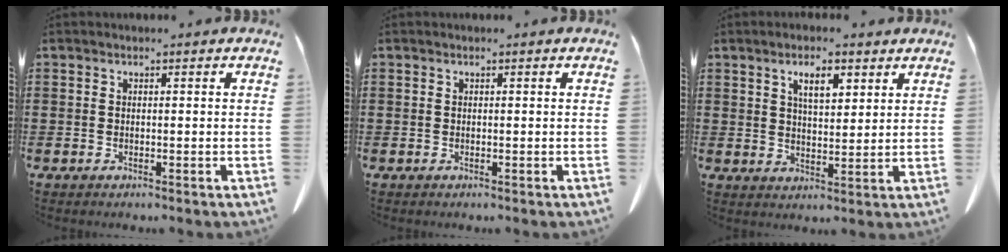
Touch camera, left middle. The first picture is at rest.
{"total": 0.0}
{"total": 5.2, "force": [3.3, 1.8, 3.6], "torque": [-0.062, 0.001, 0.053]}